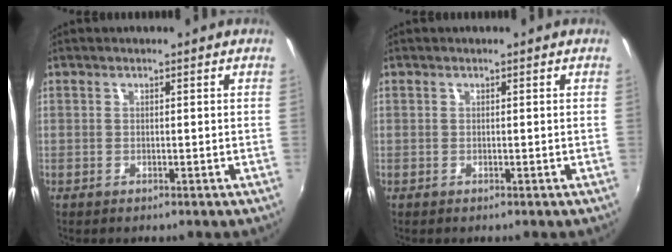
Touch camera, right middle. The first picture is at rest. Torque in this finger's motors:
{"motor_torque": [-0.02, -0.59, 0.05, 0.00]}